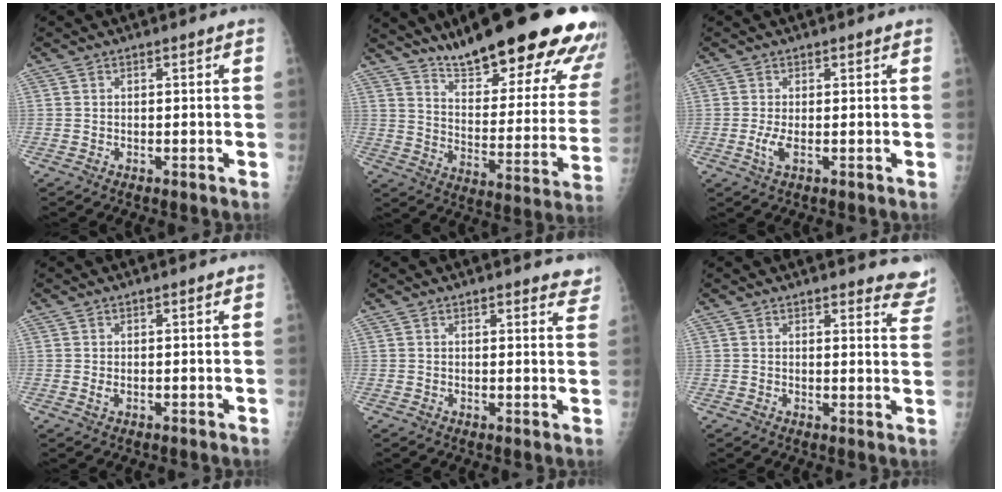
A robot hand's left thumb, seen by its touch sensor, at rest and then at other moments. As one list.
[{"total": 27.9, "force": [21.1, 6.4, 17.1], "torque": [-0.204, -0.102, 0.294]}, {"total": 2.4, "force": [-0.1, 0.7, 2.3], "torque": [-0.054, -0.006, -0.001]}, {"total": 1.1, "force": [0.4, 0.5, 1.0], "torque": [-0.021, 0.004, 0.010]}, {"total": 6.0, "force": [5.3, 1.7, 2.2], "torque": [0.006, -0.021, 0.048]}, {"total": 8.5, "force": [8.1, 2.0, 1.5], "torque": [0.027, -0.047, 0.061]}]